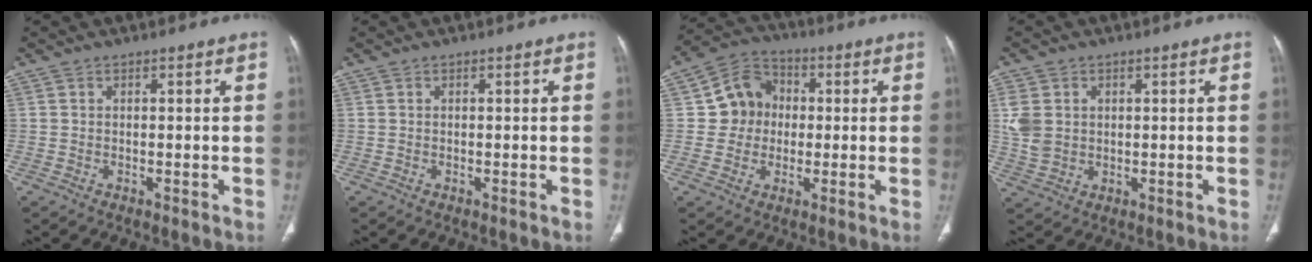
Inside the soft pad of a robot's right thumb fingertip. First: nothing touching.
{"total": 0.0}
{"total": 9.0, "force": [0.1, 8.4, 3.4], "torque": [-0.021, 0.020, -0.009]}
{"total": 5.8, "force": [1.0, 4.7, 3.2], "torque": [-0.060, -0.001, 0.028]}